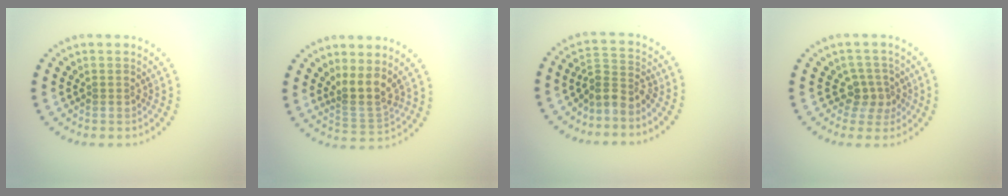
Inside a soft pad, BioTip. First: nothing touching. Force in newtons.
{"total": 3.0, "press": 2.2, "slide": 2.0}
{"total": 2.8, "press": 2.1, "slide": 1.9}
{"total": 2.5, "press": 1.9, "slide": 1.6}